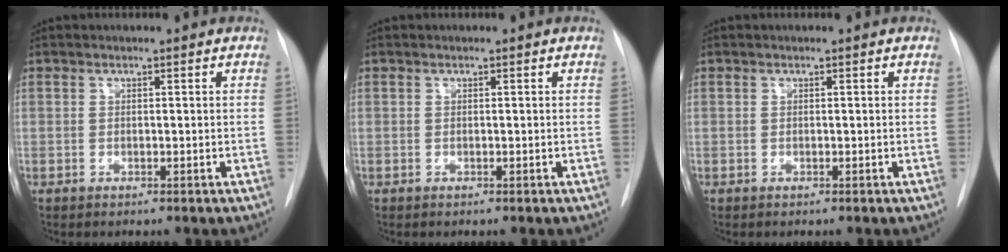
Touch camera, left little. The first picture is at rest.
{"total": 0.0}
{"total": 0.0}